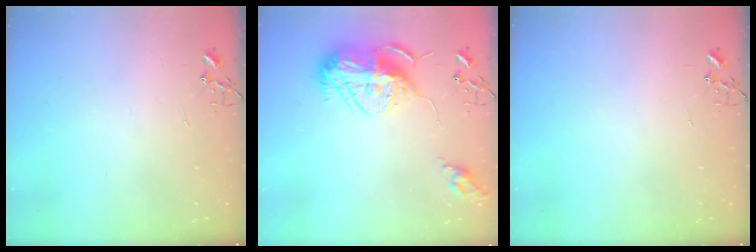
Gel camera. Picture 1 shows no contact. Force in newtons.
{"total": 14.8, "press": 14.8, "slide": 1.2}
{"total": 0.0}